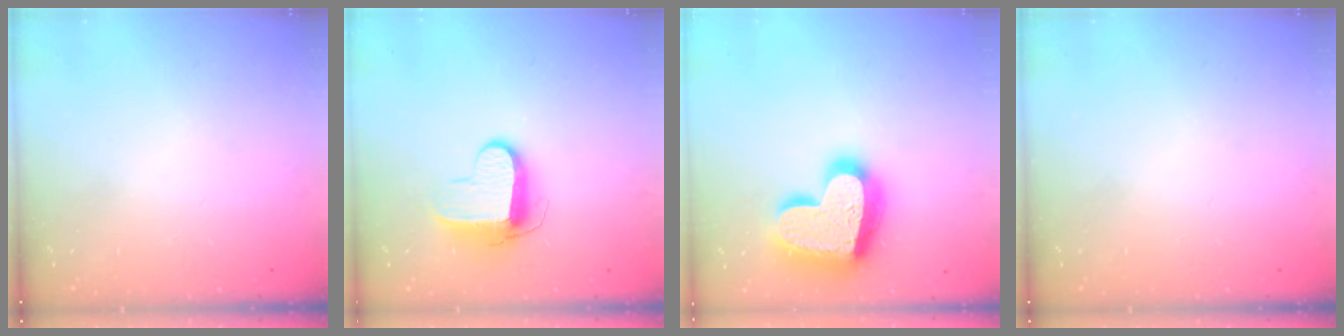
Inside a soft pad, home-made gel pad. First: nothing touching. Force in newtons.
{"total": 8.9, "press": 8.9, "slide": 0.9}
{"total": 24.6, "press": 24.5, "slide": 1.9}
{"total": 0.0}